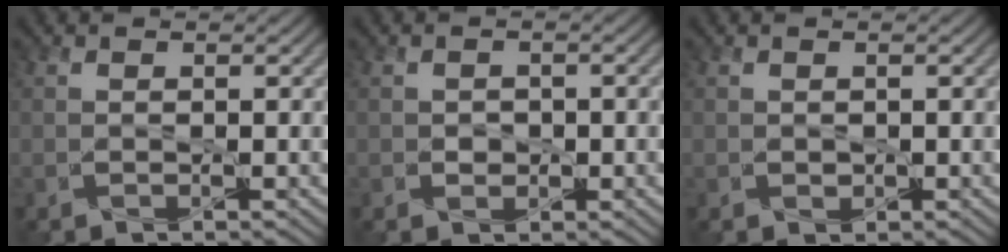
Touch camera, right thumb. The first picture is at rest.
{"total": 0.5, "force": [-0.1, 0.5, 0.3], "torque": [0.000, 0.000, -0.007]}
{"total": 0.7, "force": [0.2, 0.5, 0.4], "torque": [-0.018, -0.003, 0.008]}